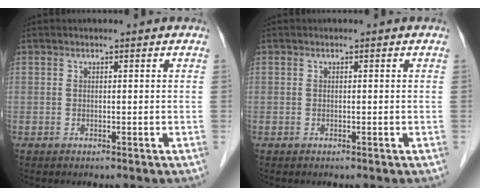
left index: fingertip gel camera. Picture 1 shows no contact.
{"total": 0.0}